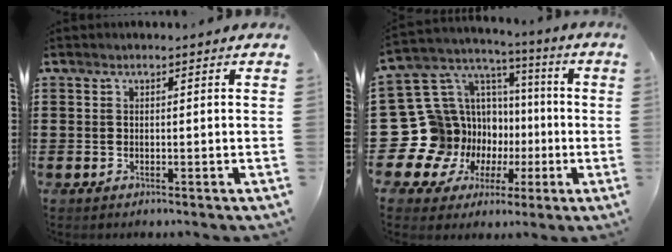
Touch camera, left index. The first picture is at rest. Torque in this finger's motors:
{"motor_torque": [1.20, 0.94, 0.40, -0.01]}